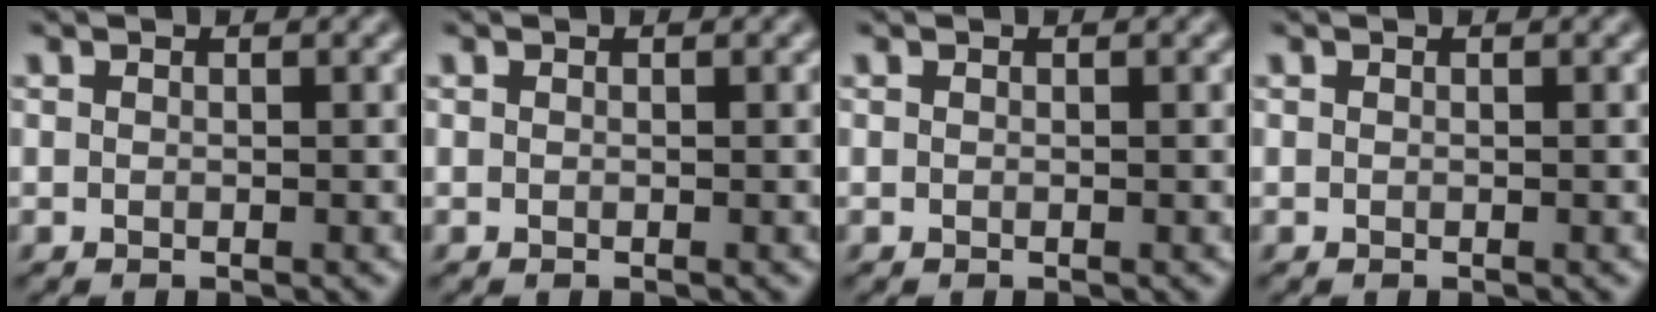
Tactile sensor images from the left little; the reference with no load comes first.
{"total": 0.0}
{"total": 0.0}
{"total": 0.0}